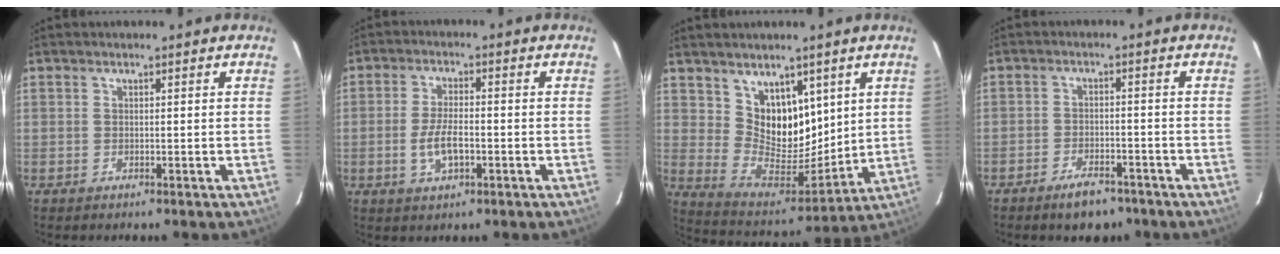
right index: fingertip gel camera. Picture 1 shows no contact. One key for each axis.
{"total": 5.8, "fx": -1.8, "fy": 2.3, "fz": 5.0, "tx": -0.101, "ty": -0.003, "tz": -0.031}
{"total": 12.1, "fx": 6.6, "fy": 8.4, "fz": 5.6, "tx": -0.091, "ty": -0.011, "tz": 0.136}
{"total": 6.2, "fx": -4.7, "fy": 3.0, "fz": 2.8, "tx": -0.065, "ty": 0.007, "tz": -0.069}